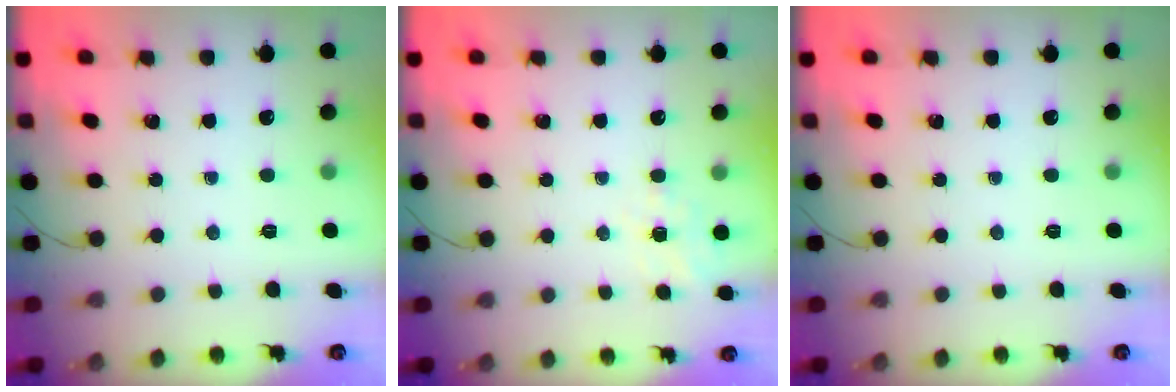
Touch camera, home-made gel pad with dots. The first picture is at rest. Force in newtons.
{"total": 6.0, "press": 5.6, "slide": 1.9}
{"total": 0.0}